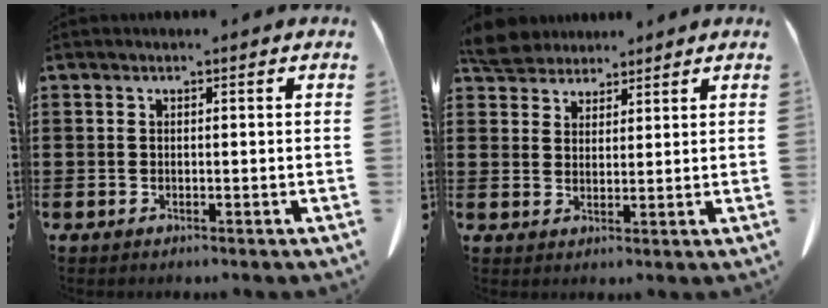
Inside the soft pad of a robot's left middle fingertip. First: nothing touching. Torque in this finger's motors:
{"motor_torque": [0.37, 0.26, 0.03, 0.00]}